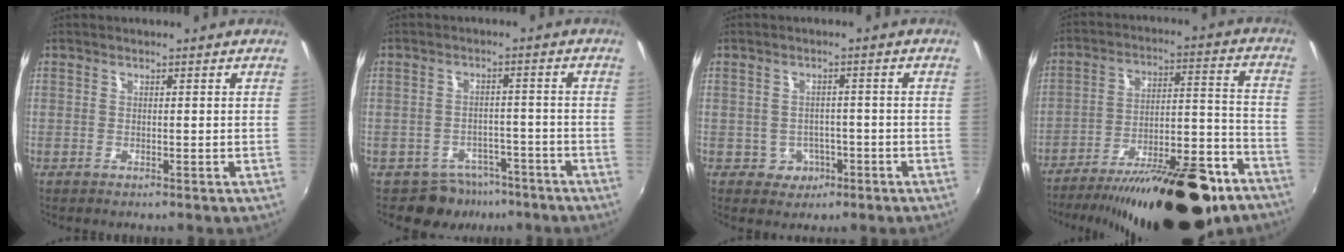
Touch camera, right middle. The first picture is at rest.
{"total": 6.5, "force": [-5.0, 4.2, 0.8], "torque": [-0.017, 0.019, -0.062]}
{"total": 4.1, "force": [-1.6, 3.7, 0.8], "torque": [-0.025, 0.010, -0.013]}
{"total": 27.7, "force": [-20.0, 9.4, 16.5], "torque": [-0.257, -0.003, -0.277]}